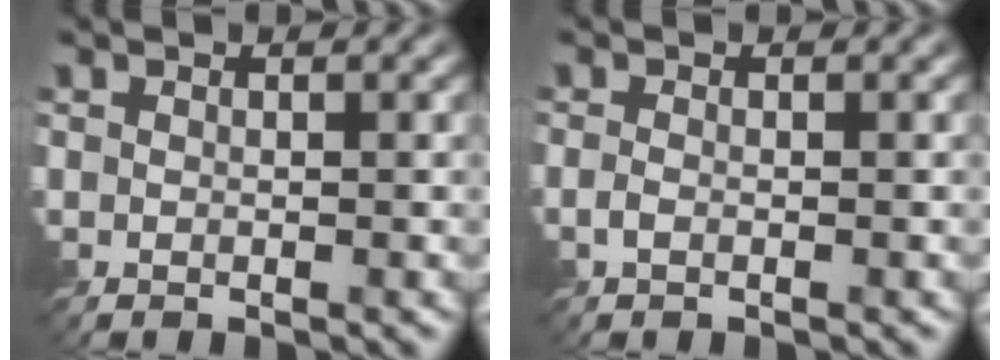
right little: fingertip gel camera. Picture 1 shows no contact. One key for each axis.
{"total": 0.8, "fx": -0.4, "fy": 0.3, "fz": 0.6, "tx": -0.016, "ty": -0.001, "tz": -0.010}